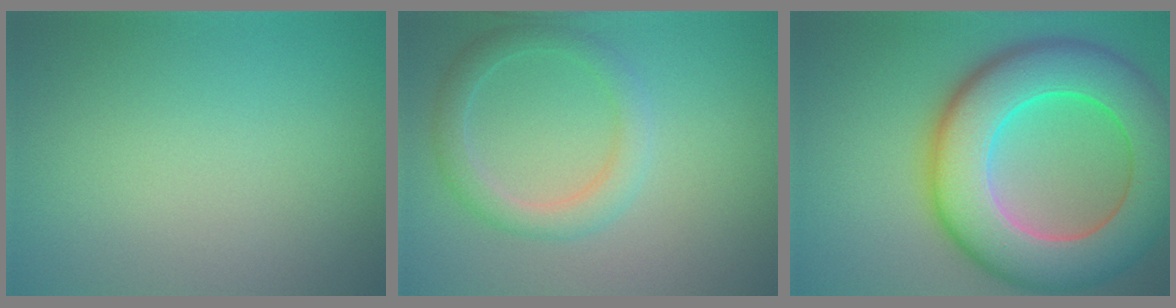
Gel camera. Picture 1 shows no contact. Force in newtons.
{"total": 2.8, "press": 2.8, "slide": 0.0}
{"total": 12.5, "press": 12.5, "slide": 0.3}